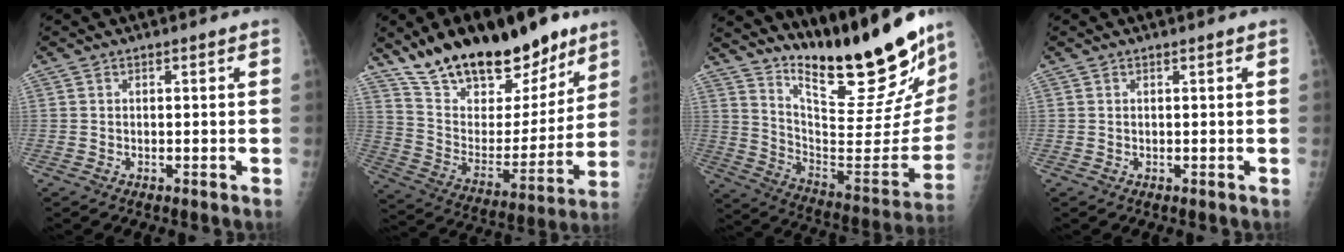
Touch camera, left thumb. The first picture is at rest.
{"total": 26.6, "force": [19.2, 11.6, 14.2], "torque": [-0.194, -0.077, 0.318]}
{"total": 27.2, "force": [21.8, 5.2, 15.4], "torque": [-0.204, -0.156, 0.331]}
{"total": 0.0}